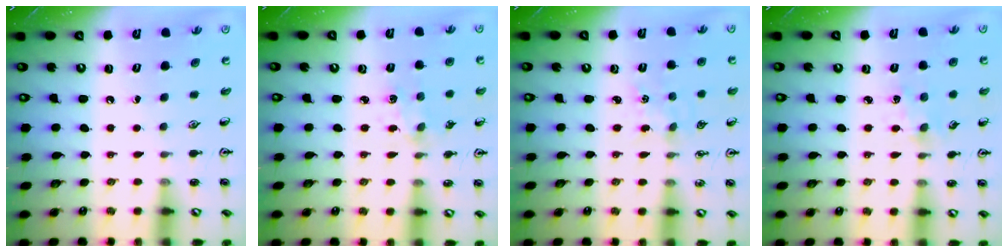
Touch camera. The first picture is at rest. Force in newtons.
{"total": 1.5, "press": 1.4, "slide": 0.4}
{"total": 2.1, "press": 2.1, "slide": 0.3}
{"total": 2.3, "press": 2.3, "slide": 0.4}